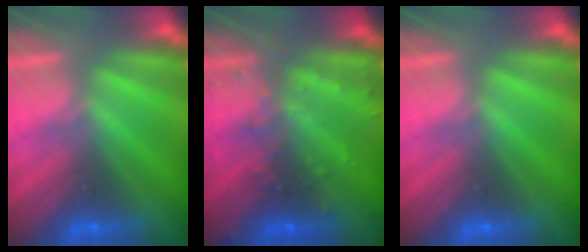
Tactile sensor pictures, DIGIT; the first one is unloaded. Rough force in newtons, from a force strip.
{"total": 3.1}
{"total": 0.0}